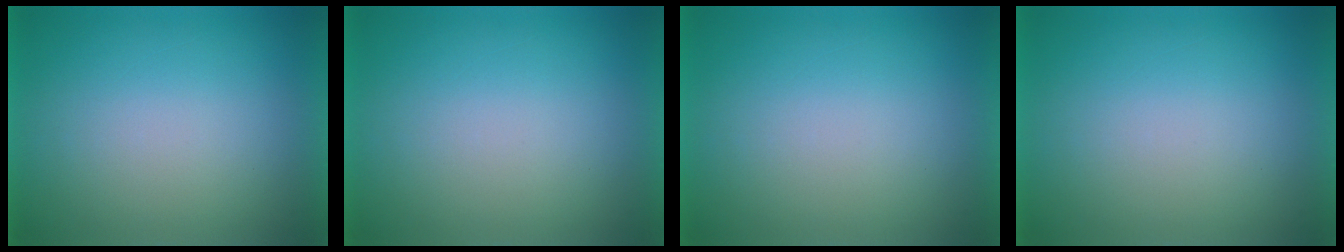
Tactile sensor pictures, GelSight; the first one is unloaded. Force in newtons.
{"total": 1.0}
{"total": 0.0}
{"total": 1.0}